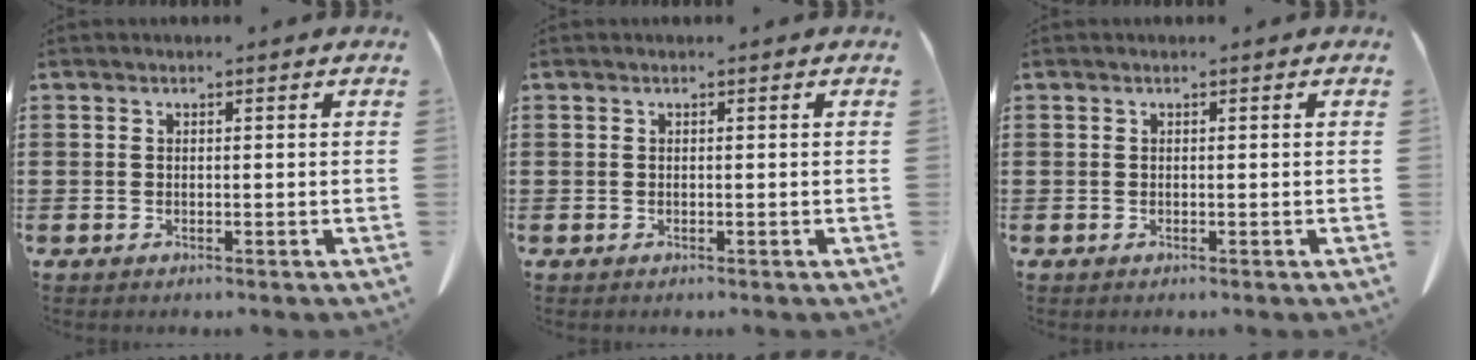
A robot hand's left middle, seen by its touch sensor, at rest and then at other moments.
{"total": 0.0}
{"total": 0.0}